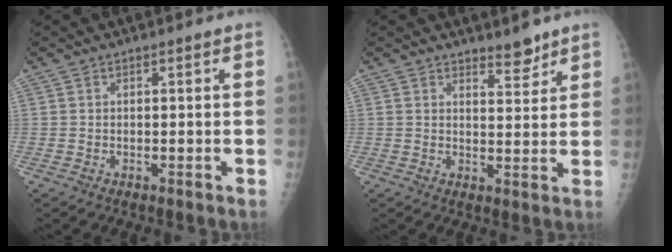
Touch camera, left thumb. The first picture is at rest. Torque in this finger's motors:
{"motor_torque": [-0.02, -0.01, 0.05, 0.09, -0.05]}